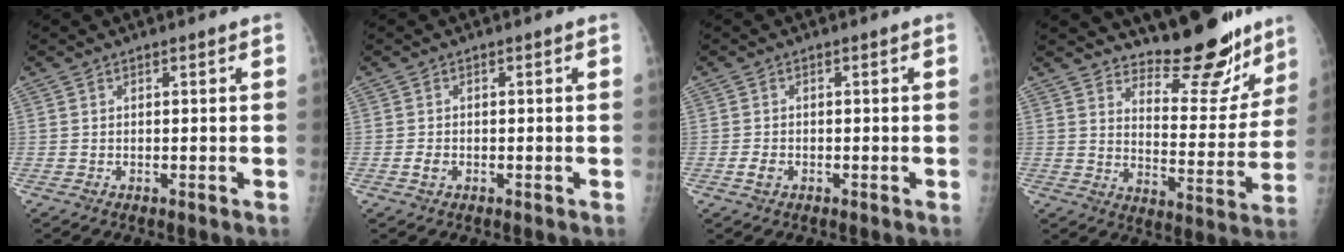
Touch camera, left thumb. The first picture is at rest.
{"total": 1.4, "force": [-0.5, 1.0, 0.9], "torque": [-0.016, 0.001, -0.009]}
{"total": 1.8, "force": [-0.7, 1.3, 1.1], "torque": [-0.018, 0.002, -0.012]}
{"total": 15.6, "force": [13.6, 4.9, 5.9], "torque": [-0.035, -0.117, 0.190]}